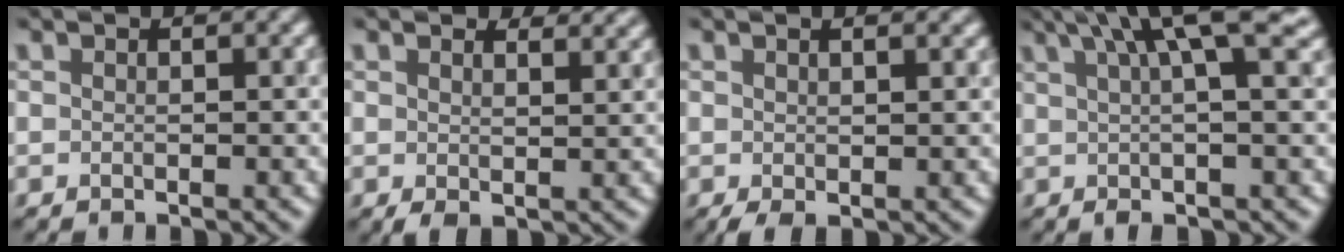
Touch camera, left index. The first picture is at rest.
{"total": 2.8, "force": [2.1, 1.2, 1.3], "torque": [-0.025, 0.000, 0.035]}
{"total": 2.0, "force": [0.6, 0.6, 1.8], "torque": [-0.029, 0.002, 0.011]}
{"total": 8.8, "force": [4.4, 2.3, 7.3], "torque": [-0.077, 0.023, 0.060]}